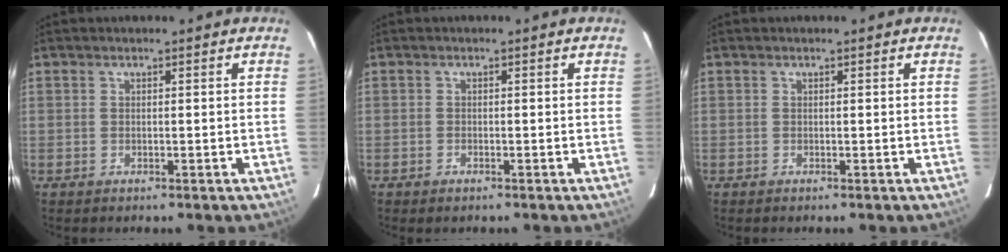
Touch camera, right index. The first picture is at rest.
{"total": 0.8, "force": [-0.6, 0.4, 0.4], "torque": [-0.010, 0.000, -0.005]}
{"total": 0.0}